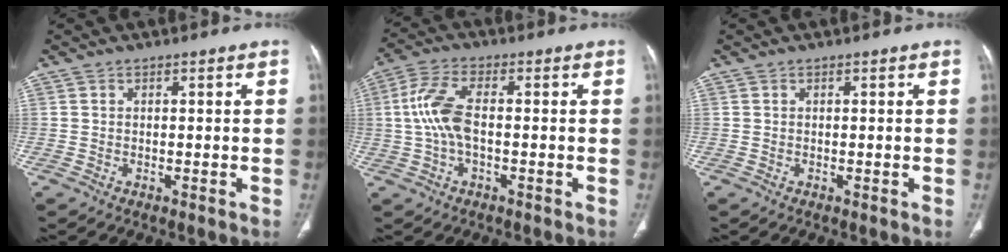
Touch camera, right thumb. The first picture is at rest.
{"total": 8.3, "force": [0.0, 3.7, 7.4], "torque": [-0.177, 0.021, -0.002]}
{"total": 0.0}